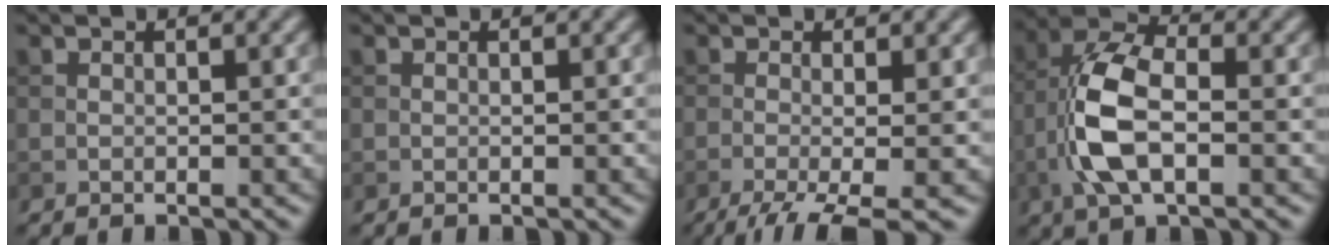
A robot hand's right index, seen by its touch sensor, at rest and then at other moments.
{"total": 0.0}
{"total": 6.3, "force": [-3.1, 1.7, 5.2], "torque": [-0.084, -0.011, -0.053]}
{"total": 7.4, "force": [-1.7, 3.5, 6.3], "torque": [-0.135, 0.010, -0.037]}